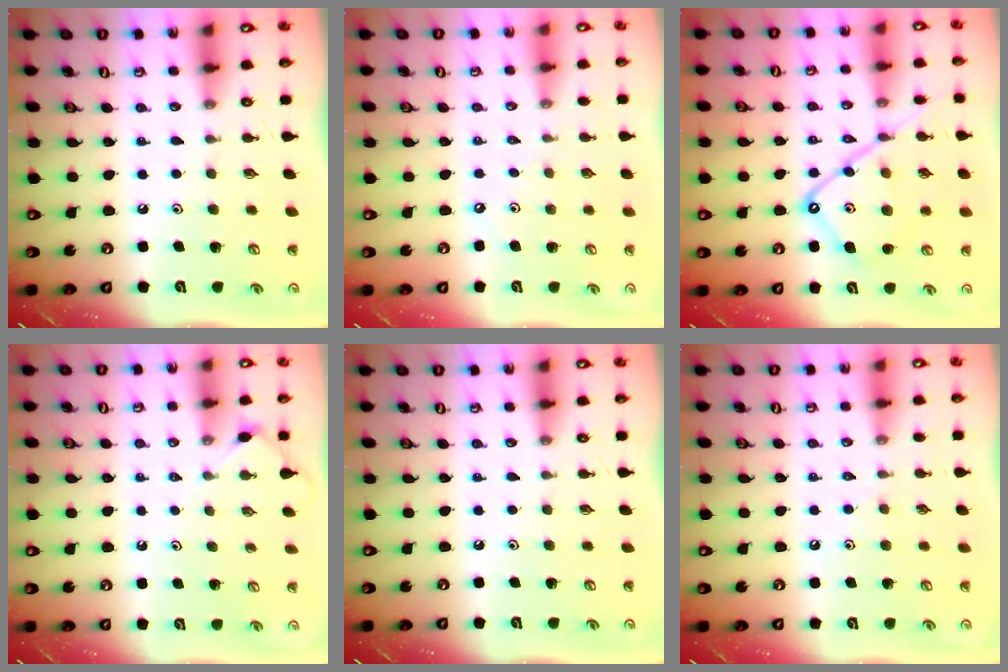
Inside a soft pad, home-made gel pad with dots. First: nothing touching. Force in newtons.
{"total": 1.7, "press": 1.7, "slide": 0.4}
{"total": 15.8, "press": 15.7, "slide": 1.6}
{"total": 2.6, "press": 2.6, "slide": 0.5}
{"total": 0.0}
{"total": 5.3, "press": 5.2, "slide": 0.7}